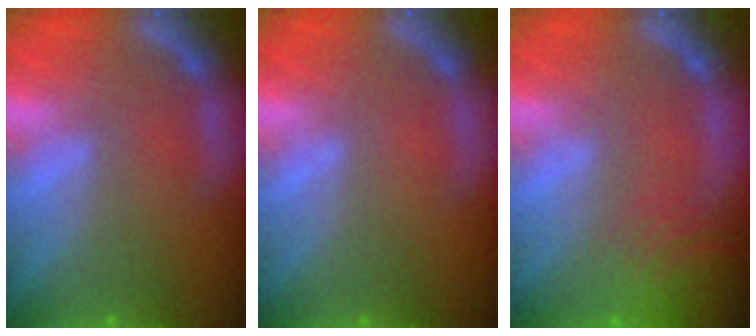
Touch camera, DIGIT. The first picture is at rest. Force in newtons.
{"total": 0.0}
{"total": 9.5}